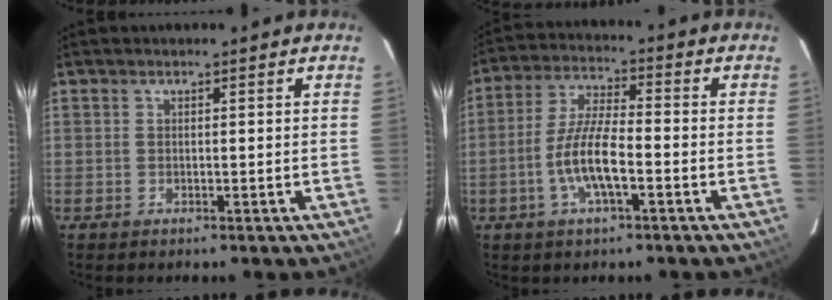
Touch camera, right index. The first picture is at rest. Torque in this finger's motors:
{"motor_torque": [1.61, -0.53, 0.83, 0.21]}